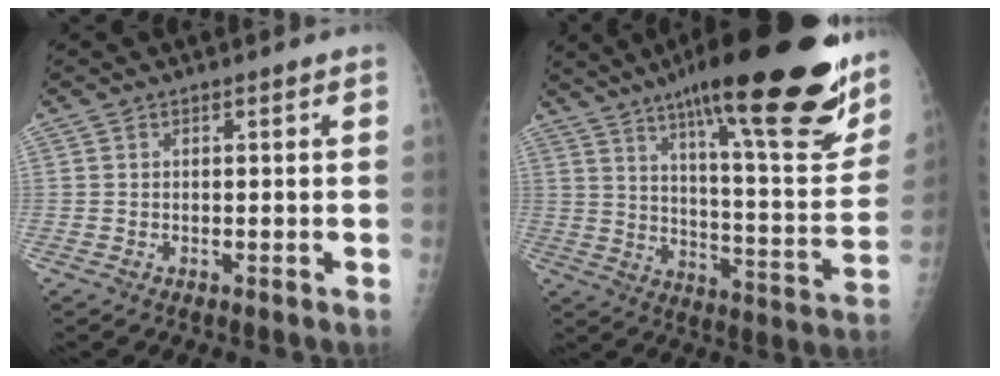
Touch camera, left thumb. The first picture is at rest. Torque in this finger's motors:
{"motor_torque": [2.34, -0.88, 1.60, -1.16, 0.34]}